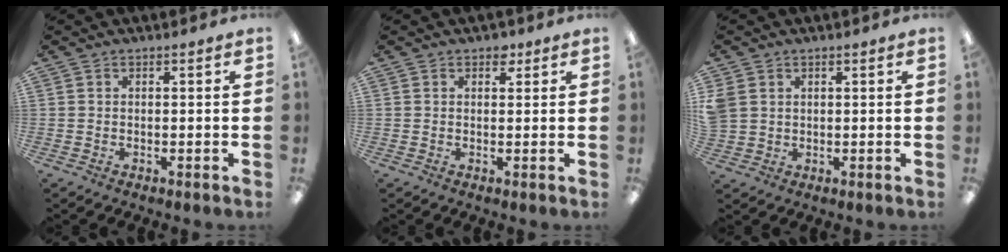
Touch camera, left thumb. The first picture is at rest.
{"total": 2.3, "force": [1.3, 1.4, 1.1], "torque": [-0.007, -0.002, 0.020]}
{"total": 4.2, "force": [1.5, 3.6, 1.6], "torque": [-0.043, 0.005, 0.028]}